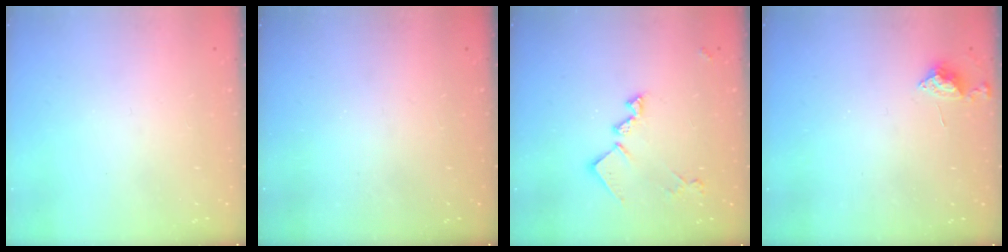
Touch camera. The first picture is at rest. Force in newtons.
{"total": 0.6, "press": 0.6, "slide": 0.2}
{"total": 13.5, "press": 13.5, "slide": 0.6}
{"total": 6.8, "press": 6.8, "slide": 0.8}